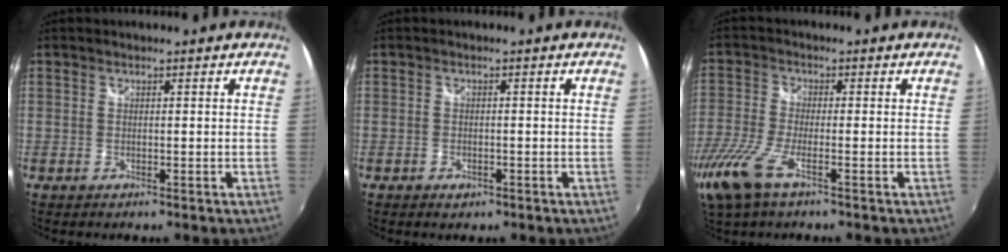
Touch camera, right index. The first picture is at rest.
{"total": 1.8, "force": [-1.1, 1.3, 0.8], "torque": [-0.016, -0.004, -0.017]}
{"total": 11.4, "force": [-6.9, 3.0, 8.6], "torque": [-0.209, -0.039, -0.140]}